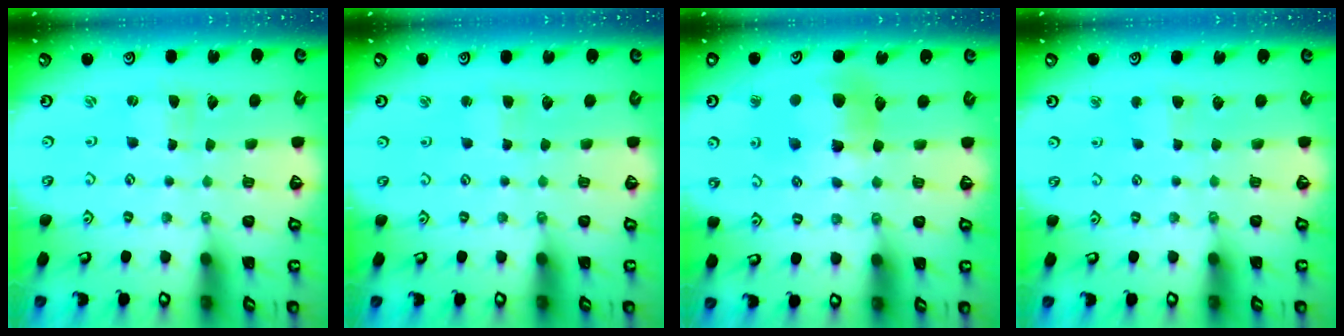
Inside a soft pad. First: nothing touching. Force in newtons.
{"total": 2.4, "press": 2.3, "slide": 0.3}
{"total": 10.2, "press": 10.1, "slide": 1.5}
{"total": 2.1, "press": 2.0, "slide": 0.4}